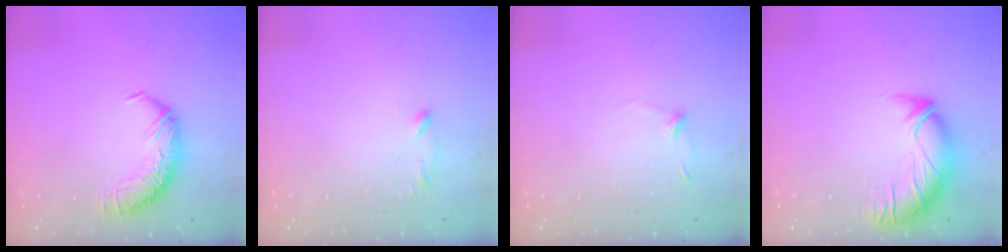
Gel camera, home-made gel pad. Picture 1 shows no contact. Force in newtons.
{"total": 7.2, "press": 7.2, "slide": 0.7}
{"total": 7.9, "press": 7.9, "slide": 0.7}
{"total": 2.8, "press": 1.3, "slide": 2.5}